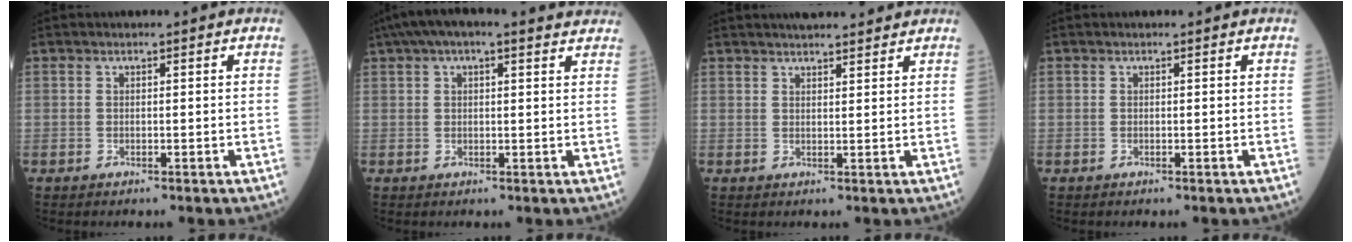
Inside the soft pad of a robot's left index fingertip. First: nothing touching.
{"total": 10.8, "force": [8.3, 2.8, 6.3], "torque": [-0.101, 0.051, 0.111]}
{"total": 7.1, "force": [6.5, 1.1, 2.8], "torque": [-0.038, 0.022, 0.087]}
{"total": 0.0}